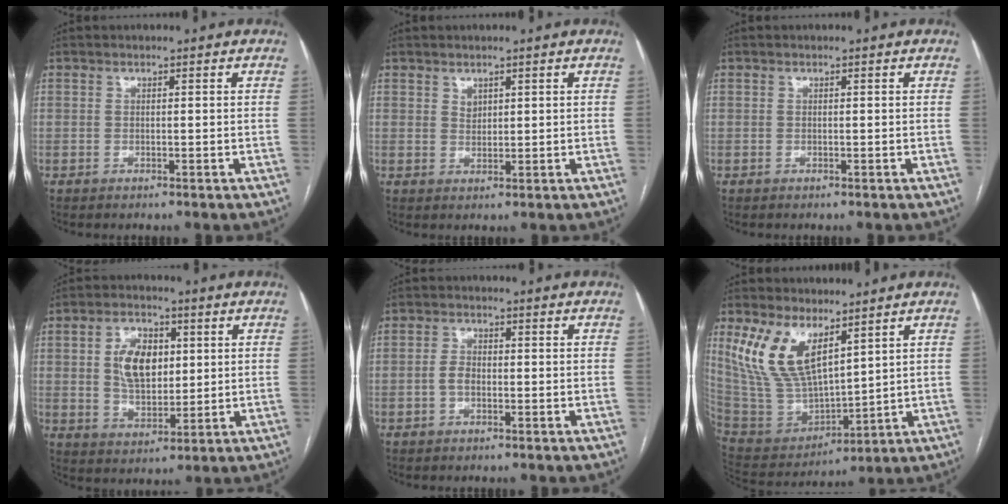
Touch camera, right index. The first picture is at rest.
{"total": 1.6, "force": [1.0, 1.1, 0.6], "torque": [-0.008, -0.003, 0.021]}
{"total": 0.0}
{"total": 8.6, "force": [1.9, 5.2, 6.6], "torque": [-0.125, 0.011, 0.041]}
{"total": 2.3, "force": [-0.6, 1.4, 1.8], "torque": [-0.037, 0.007, -0.013]}
{"total": 13.6, "force": [7.5, 5.6, 9.8], "torque": [-0.212, 0.008, 0.163]}